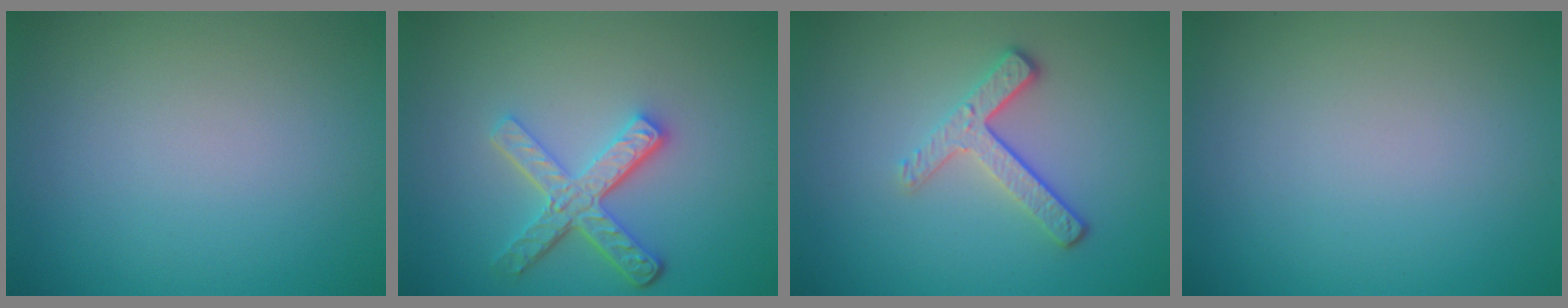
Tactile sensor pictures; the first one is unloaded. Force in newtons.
{"total": 4.5, "press": 3.3, "slide": 3.0}
{"total": 3.4, "press": 2.5, "slide": 2.2}
{"total": 0.0}